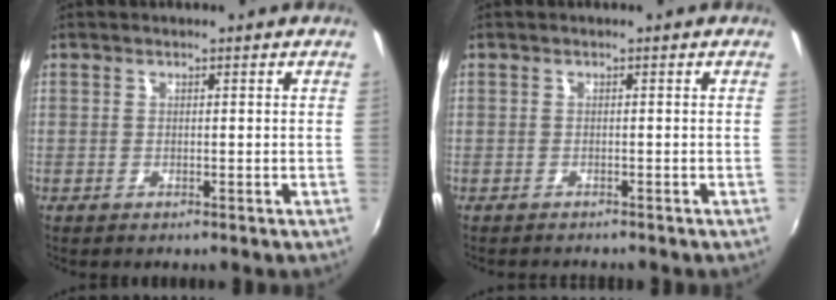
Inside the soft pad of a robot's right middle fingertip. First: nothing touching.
{"total": 1.7, "force": [-1.7, 0.3, 0.3], "torque": [-0.012, -0.011, -0.027]}